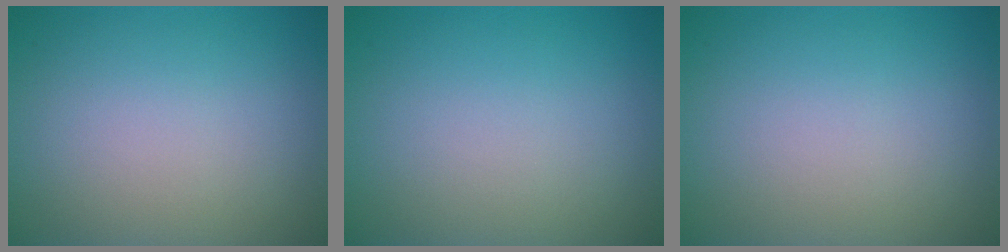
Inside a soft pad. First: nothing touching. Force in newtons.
{"total": 0.0}
{"total": 0.0}